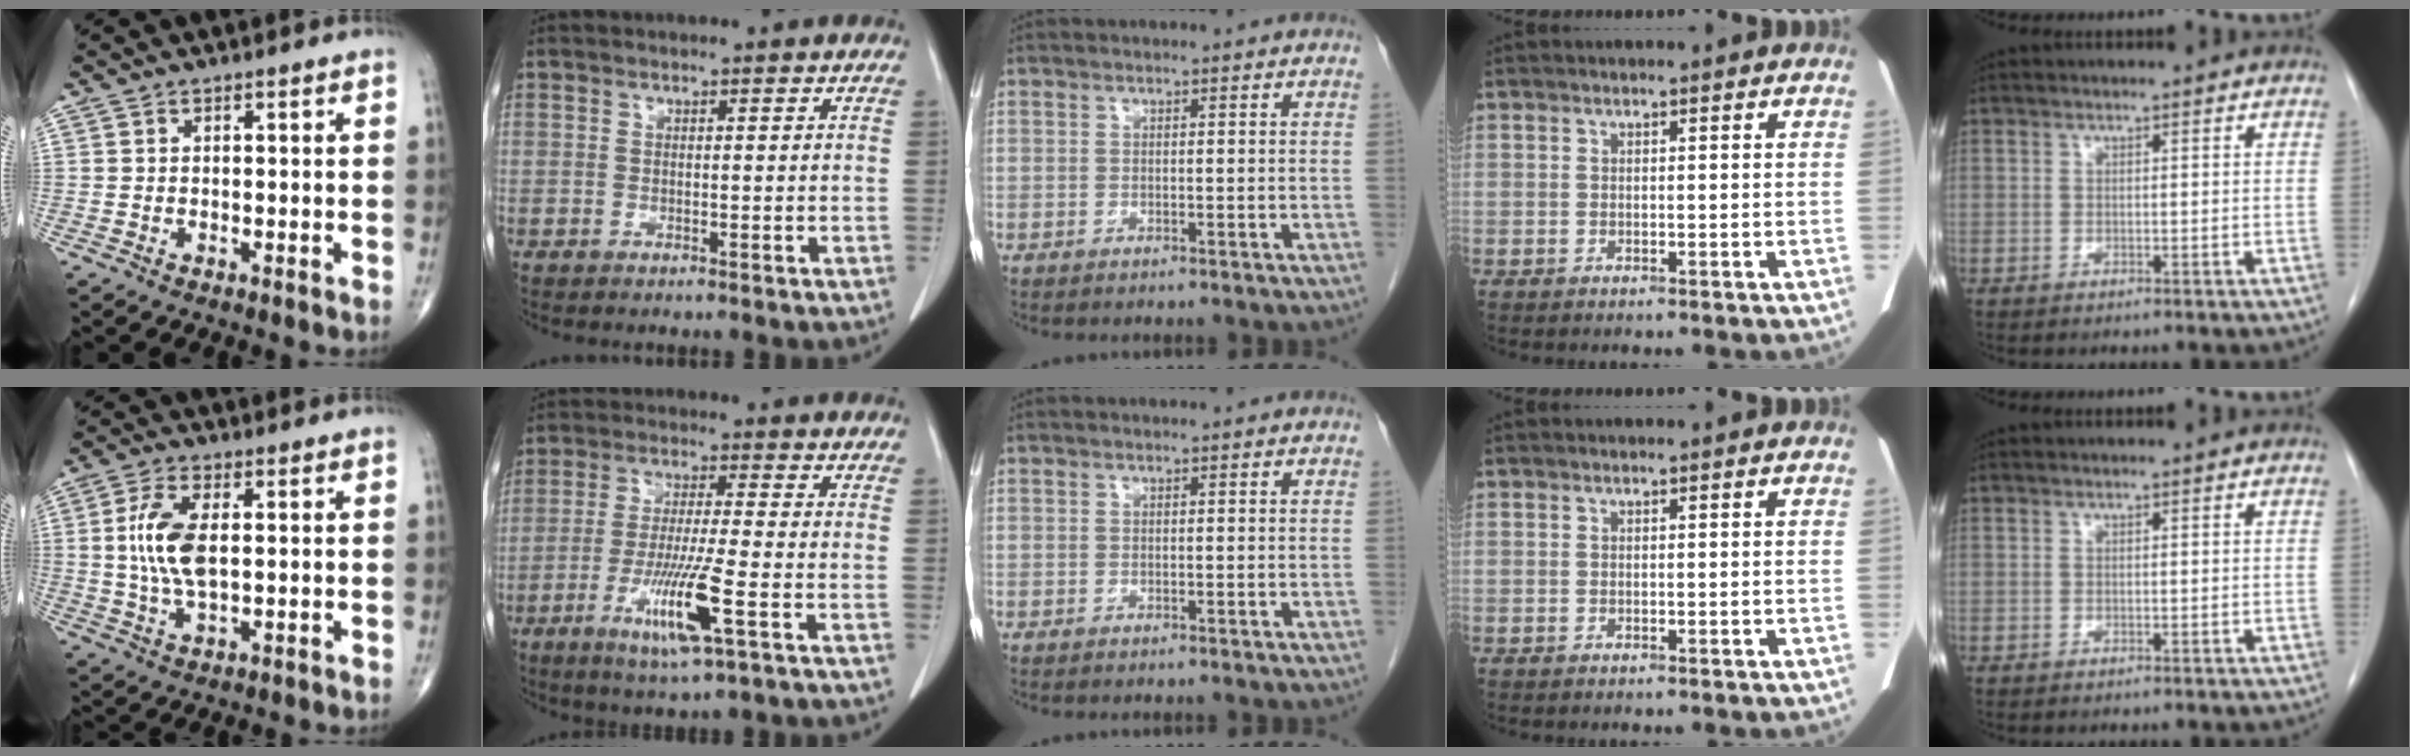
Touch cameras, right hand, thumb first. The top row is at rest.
{"thumb": {"total": 9.4, "force": [0.8, 4.3, 8.3], "torque": [-0.179, -0.003, 0.018]}, "index": {"total": 10.3, "force": [-4.0, -0.1, 9.5], "torque": [-0.185, -0.022, -0.072]}}